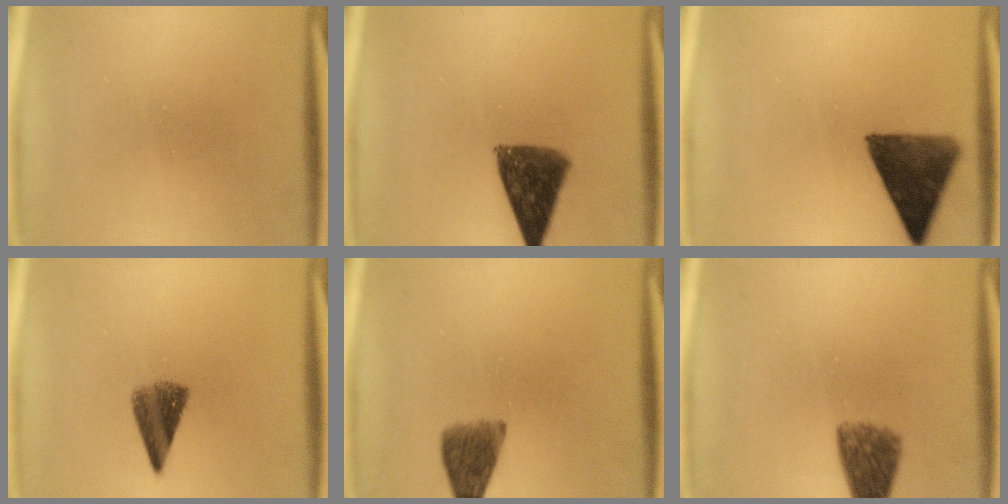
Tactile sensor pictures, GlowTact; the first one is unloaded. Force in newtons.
{"total": 10.3}
{"total": 11.3}
{"total": 5.4}
{"total": 4.3}
{"total": 6.2}